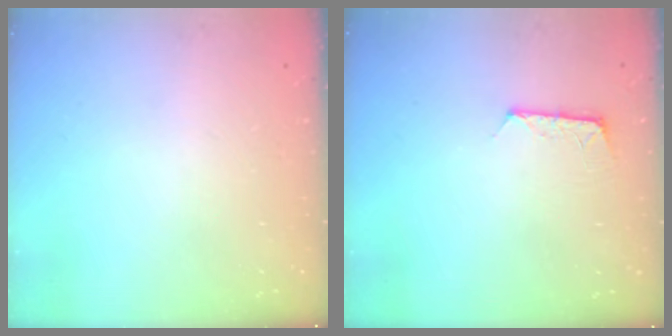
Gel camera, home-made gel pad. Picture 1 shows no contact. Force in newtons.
{"total": 5.3, "press": 5.2, "slide": 0.6}